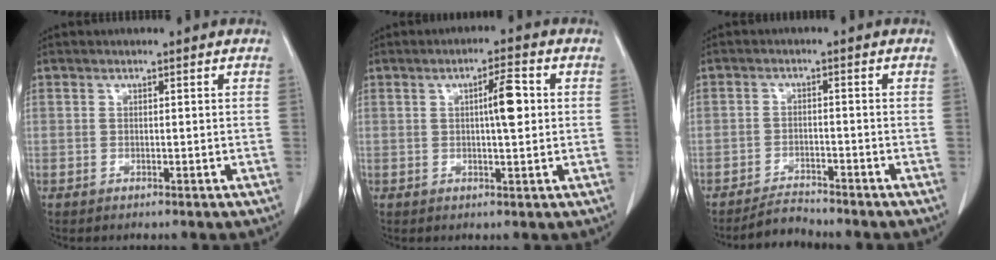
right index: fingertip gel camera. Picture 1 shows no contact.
{"total": 4.8, "force": [0.6, 0.6, 4.7], "torque": [-0.075, 0.005, 0.008]}
{"total": 3.0, "force": [-3.0, 0.1, -0.1], "torque": [0.001, -0.014, -0.052]}